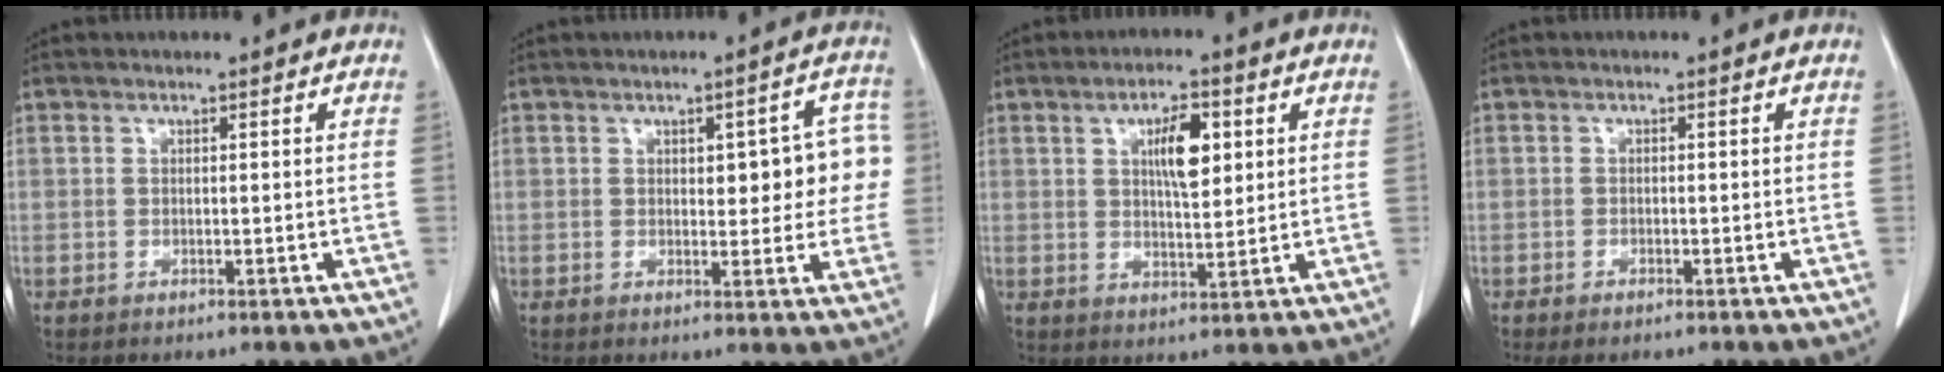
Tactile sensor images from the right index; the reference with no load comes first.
{"total": 8.1, "force": [1.2, 3.5, 7.2], "torque": [-0.065, 0.024, 0.015]}
{"total": 6.5, "force": [2.0, 2.1, 5.8], "torque": [-0.097, 0.003, 0.036]}
{"total": 1.7, "force": [-1.3, 0.5, 1.0], "torque": [-0.022, -0.004, -0.017]}